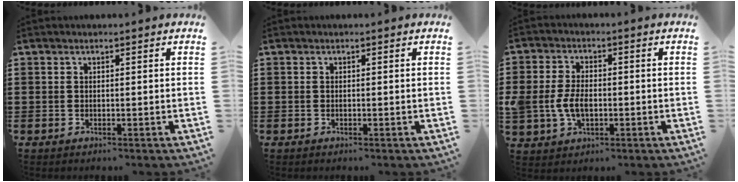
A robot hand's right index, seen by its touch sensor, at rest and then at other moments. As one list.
[{"total": 0.0}, {"total": 5.5, "force": [-0.8, 3.6, 4.1], "torque": [-0.097, 0.001, -0.019]}]